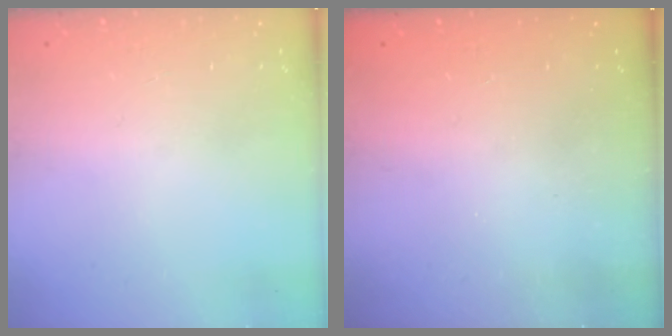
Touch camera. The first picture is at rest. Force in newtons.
{"total": 2.3, "press": 2.2, "slide": 0.8}